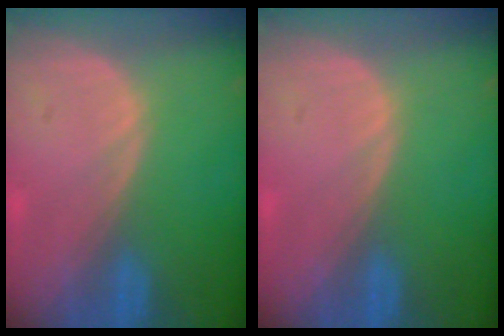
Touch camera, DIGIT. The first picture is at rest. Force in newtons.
{"total": 0.0}